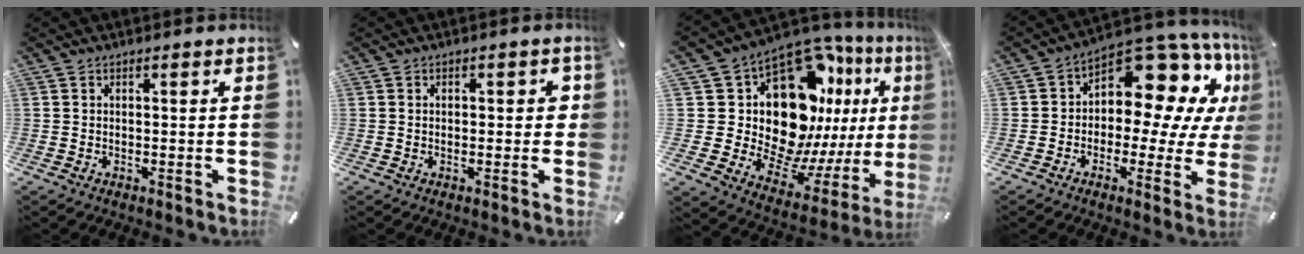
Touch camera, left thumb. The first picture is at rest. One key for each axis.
{"total": 2.3, "fx": -0.1, "fy": 1.3, "fz": 1.9, "tx": -0.021, "ty": 0.001, "tz": -0.008}
{"total": 22.0, "fx": 8.3, "fy": 14.8, "fz": 14.0, "tx": -0.236, "ty": -0.100, "tz": 0.174}
{"total": 12.4, "fx": 5.8, "fy": 7.4, "fz": 8.2, "tx": -0.113, "ty": -0.061, "tz": 0.094}